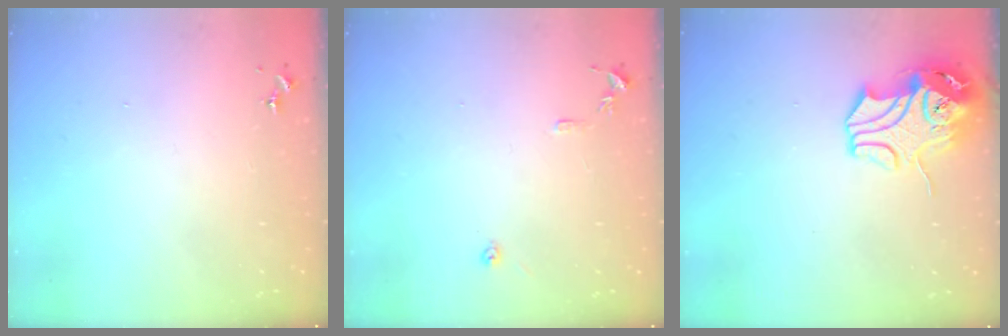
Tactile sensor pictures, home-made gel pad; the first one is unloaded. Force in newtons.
{"total": 7.7, "press": 7.7, "slide": 0.8}
{"total": 12.3, "press": 12.2, "slide": 1.9}